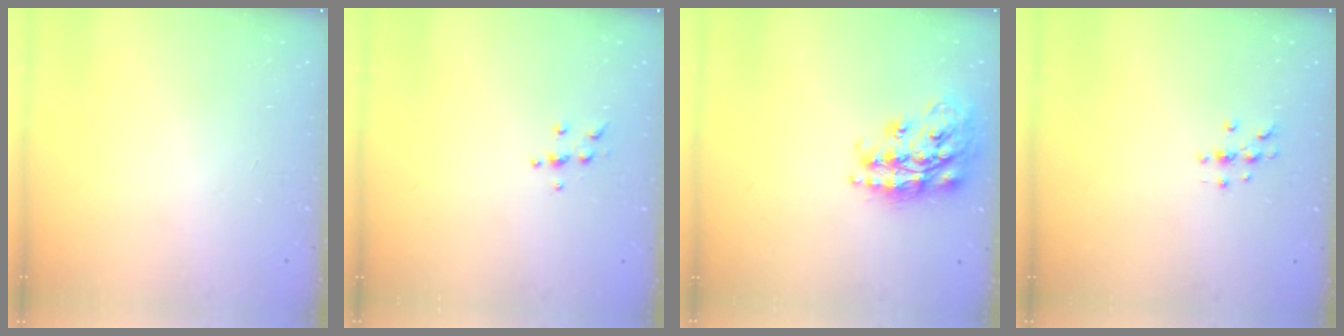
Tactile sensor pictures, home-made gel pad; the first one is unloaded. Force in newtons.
{"total": 4.9, "press": 4.9, "slide": 0.7}
{"total": 18.0, "press": 17.9, "slide": 1.6}
{"total": 3.3, "press": 3.3, "slide": 0.4}